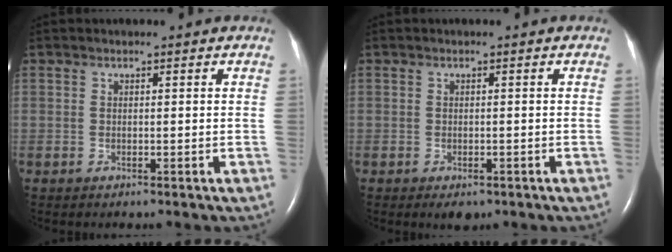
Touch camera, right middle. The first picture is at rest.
{"total": 1.9, "force": [-1.1, 1.0, 1.2], "torque": [-0.016, -0.001, -0.007]}